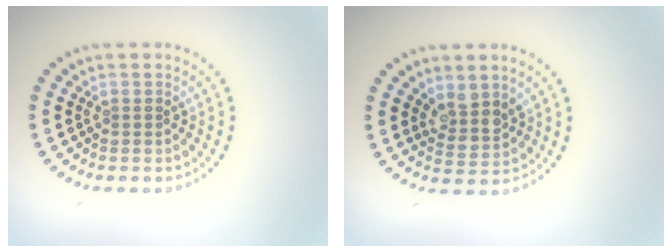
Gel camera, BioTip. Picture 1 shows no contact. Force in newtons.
{"total": 2.5, "press": 2.0, "slide": 1.5}